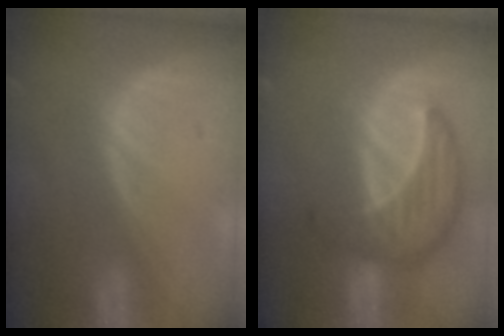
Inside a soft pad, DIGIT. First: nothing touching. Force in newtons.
{"total": 8.8, "press": 8.8, "slide": 0.6}